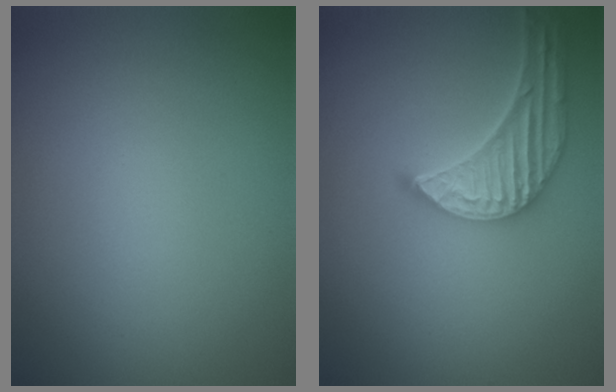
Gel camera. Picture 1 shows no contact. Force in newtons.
{"total": 5.3, "press": 4.4, "slide": 3.0}